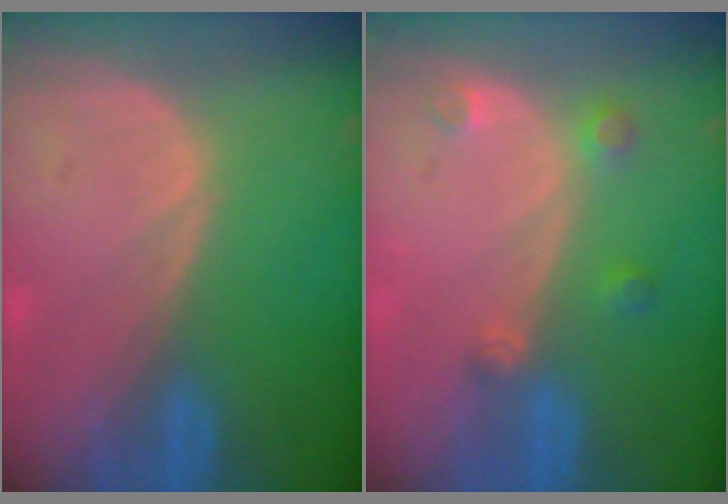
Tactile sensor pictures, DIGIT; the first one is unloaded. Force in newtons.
{"total": 2.6, "press": 2.6, "slide": 0.3}